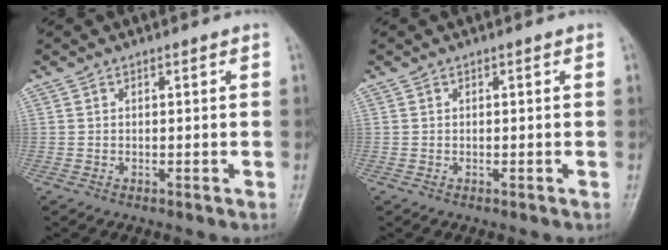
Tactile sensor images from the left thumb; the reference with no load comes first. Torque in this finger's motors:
{"motor_torque": [-0.08, -0.02, -0.04, -0.06, 0.00]}